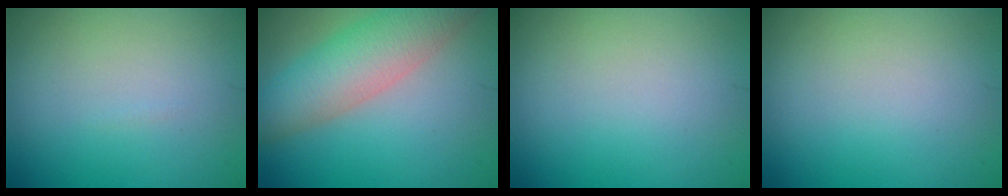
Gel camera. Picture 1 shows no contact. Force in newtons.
{"total": 6.2, "press": 6.1, "slide": 0.3}
{"total": 0.0}
{"total": 0.0}